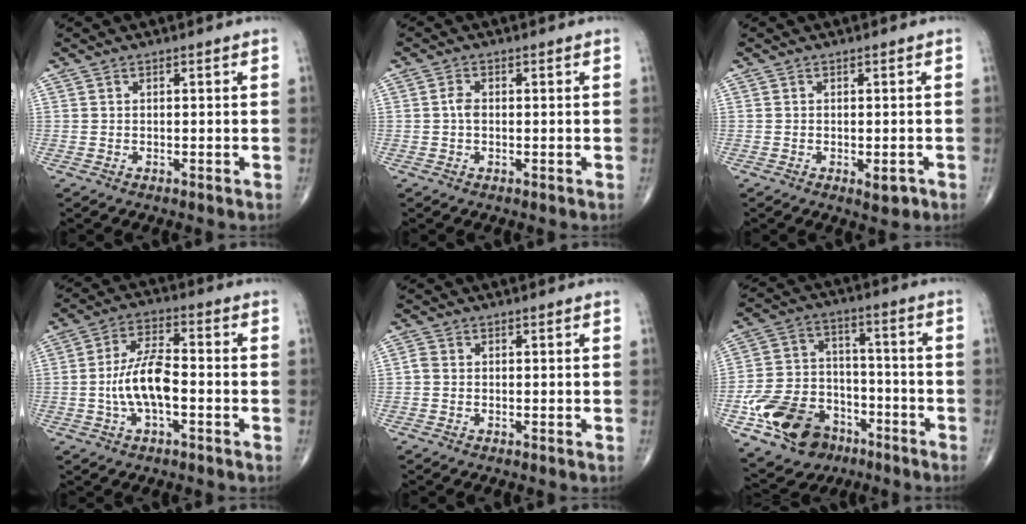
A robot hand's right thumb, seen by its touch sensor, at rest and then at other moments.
{"total": 1.8, "force": [-0.1, 1.2, 1.4], "torque": [-0.025, 0.003, -0.006]}
{"total": 2.4, "force": [-1.0, 1.0, 1.9], "torque": [-0.016, 0.000, -0.010]}
{"total": 9.8, "force": [-1.9, 4.1, 8.7], "torque": [-0.173, 0.028, -0.040]}
{"total": 1.2, "force": [-0.2, 1.0, 0.7], "torque": [-0.012, 0.000, -0.008]}
{"total": 17.6, "force": [-9.0, 12.4, 8.7], "torque": [-0.141, 0.062, -0.152]}